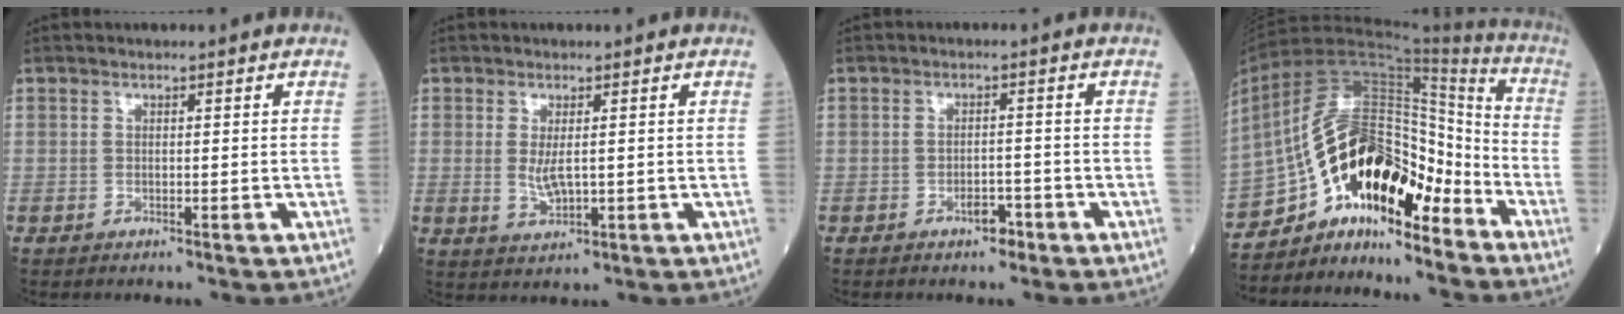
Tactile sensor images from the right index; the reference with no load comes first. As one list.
[{"total": 3.2, "force": [0.2, 1.1, 3.0], "torque": [-0.061, -0.008, 0.008]}, {"total": 2.3, "force": [-1.5, 1.2, 1.3], "torque": [-0.018, 0.004, -0.022]}, {"total": 18.0, "force": [-12.3, 6.5, 11.5], "torque": [-0.208, 0.054, -0.216]}]